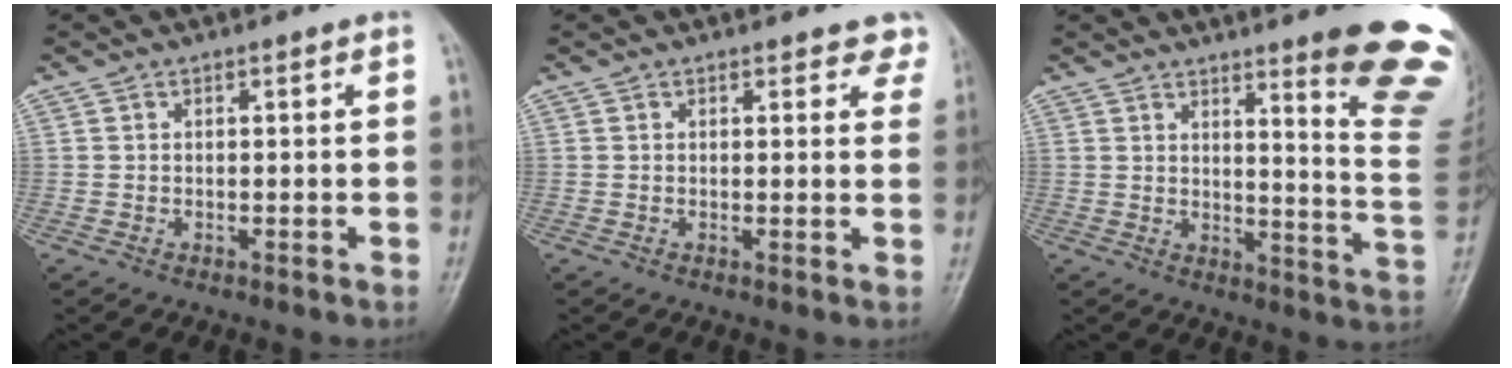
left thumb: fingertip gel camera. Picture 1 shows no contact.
{"total": 3.8, "force": [3.3, 1.8, 1.0], "torque": [0.024, -0.014, 0.019]}
{"total": 17.1, "force": [11.8, 1.6, 12.3], "torque": [-0.119, -0.099, 0.143]}